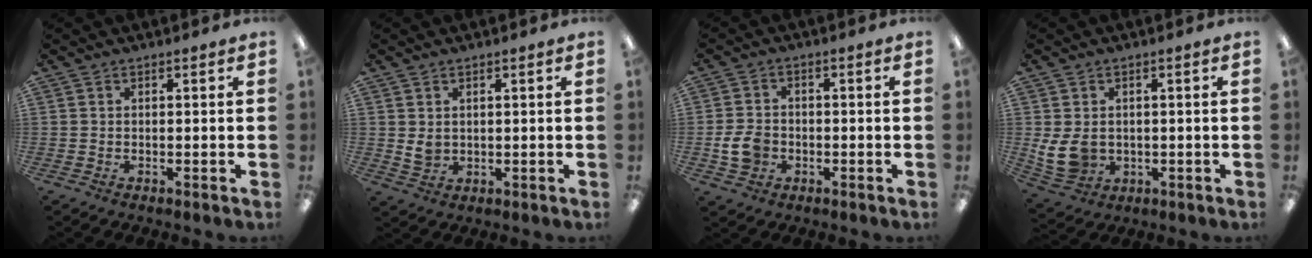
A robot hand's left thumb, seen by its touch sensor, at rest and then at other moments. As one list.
[{"total": 2.9, "force": [1.2, 2.3, 1.4], "torque": [-0.021, -0.002, 0.021]}, {"total": 6.3, "force": [-1.6, 4.9, 3.6], "torque": [-0.072, 0.005, -0.030]}, {"total": 7.2, "force": [0.4, 5.7, 4.4], "torque": [-0.105, 0.002, 0.009]}]